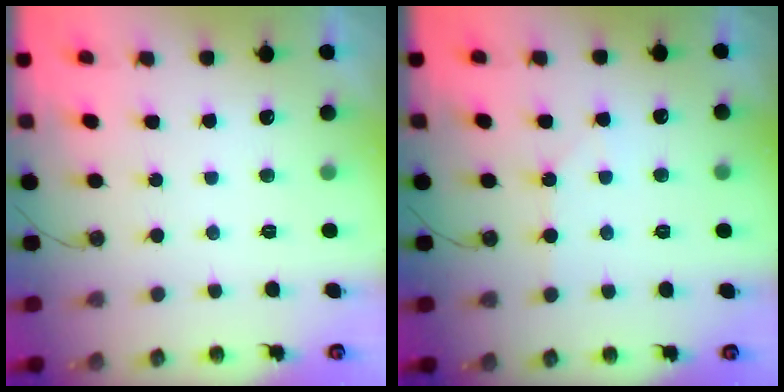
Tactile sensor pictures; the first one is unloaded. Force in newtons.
{"total": 5.4, "press": 5.4, "slide": 1.0}